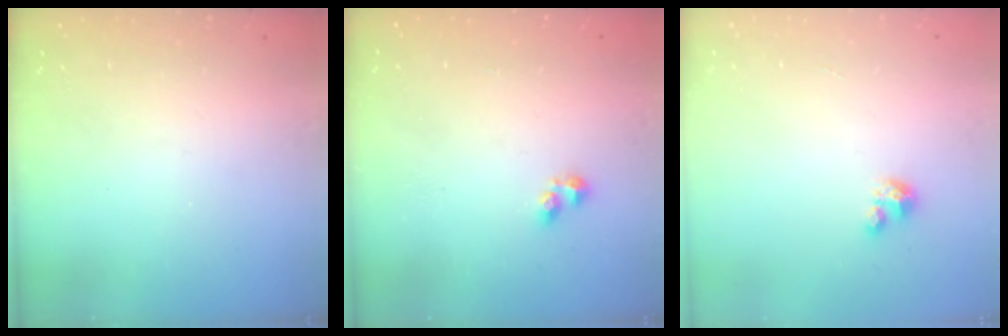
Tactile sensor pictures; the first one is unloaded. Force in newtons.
{"total": 2.3, "press": 2.3, "slide": 0.5}
{"total": 2.3, "press": 2.3, "slide": 0.1}